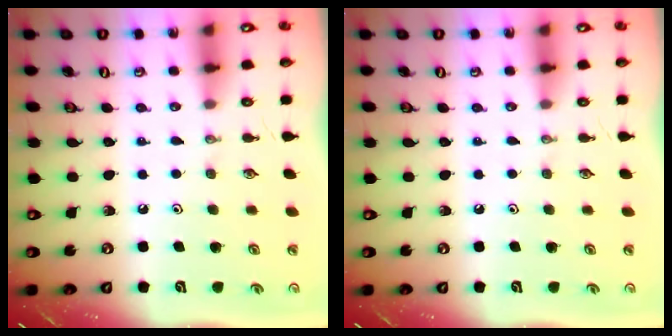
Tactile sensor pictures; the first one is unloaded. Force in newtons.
{"total": 0.0}